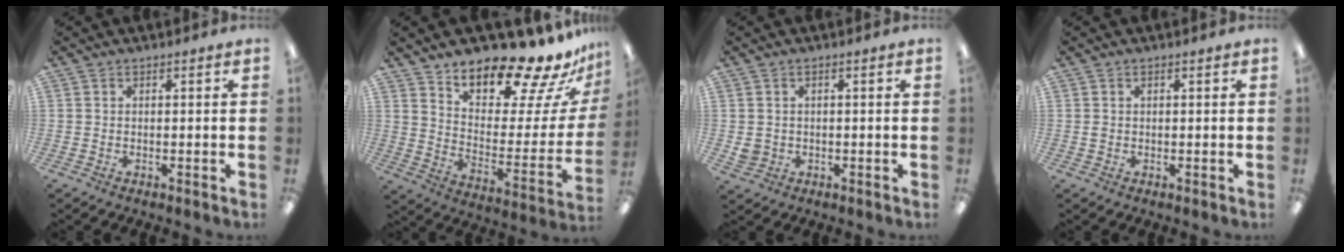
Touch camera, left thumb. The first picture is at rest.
{"total": 16.8, "force": [15.3, 3.6, 5.9], "torque": [-0.088, -0.133, 0.253]}
{"total": 2.6, "force": [0.3, 2.4, 0.8], "torque": [-0.010, 0.001, 0.002]}
{"total": 0.8, "force": [0.2, 0.6, 0.5], "torque": [-0.010, 0.004, 0.001]}